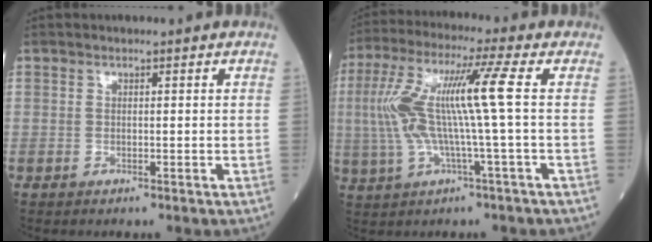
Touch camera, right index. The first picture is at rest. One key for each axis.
{"total": 11.7, "fx": 0.7, "fy": -0.5, "fz": 11.7, "tx": -0.248, "ty": 0.024, "tz": 0.014}